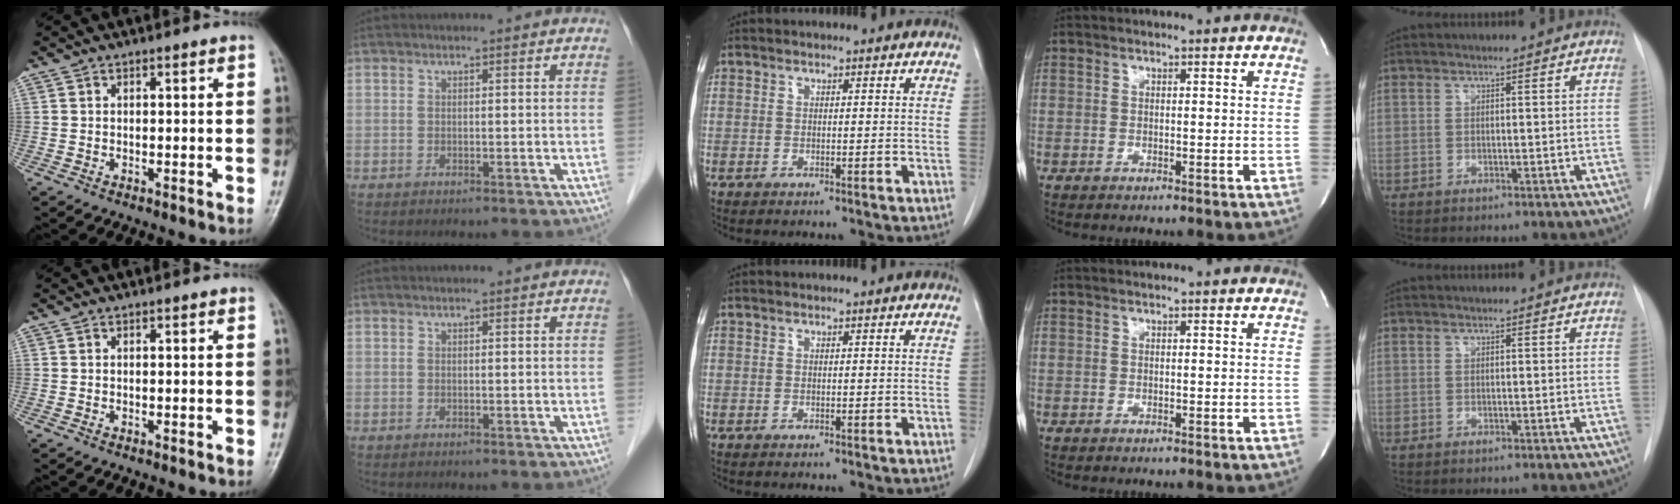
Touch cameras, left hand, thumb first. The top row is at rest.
{}